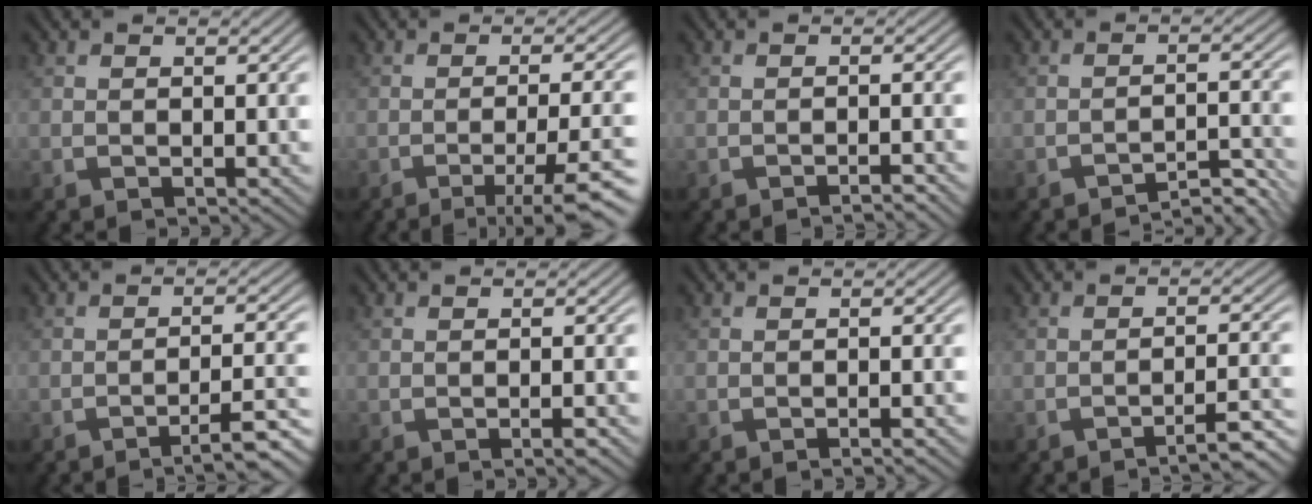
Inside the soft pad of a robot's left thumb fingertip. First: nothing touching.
{"total": 8.2, "force": [-4.1, 1.5, 7.0], "torque": [-0.112, -0.002, -0.057]}
{"total": 1.6, "force": [-1.4, 0.1, 0.9], "torque": [-0.004, 0.006, -0.030]}
{"total": 3.9, "force": [-3.5, 0.4, 1.7], "torque": [-0.019, 0.013, -0.053]}
{"total": 6.2, "force": [-4.2, 0.9, 4.5], "torque": [-0.066, 0.011, -0.066]}
{"total": 1.0, "force": [-0.6, 0.1, 0.8], "torque": [-0.011, 0.002, -0.012]}
{"total": 1.1, "force": [-0.7, 0.0, 0.7], "torque": [-0.007, 0.003, -0.017]}
{"total": 4.6, "force": [-3.4, 0.5, 3.1], "torque": [-0.040, 0.015, -0.060]}